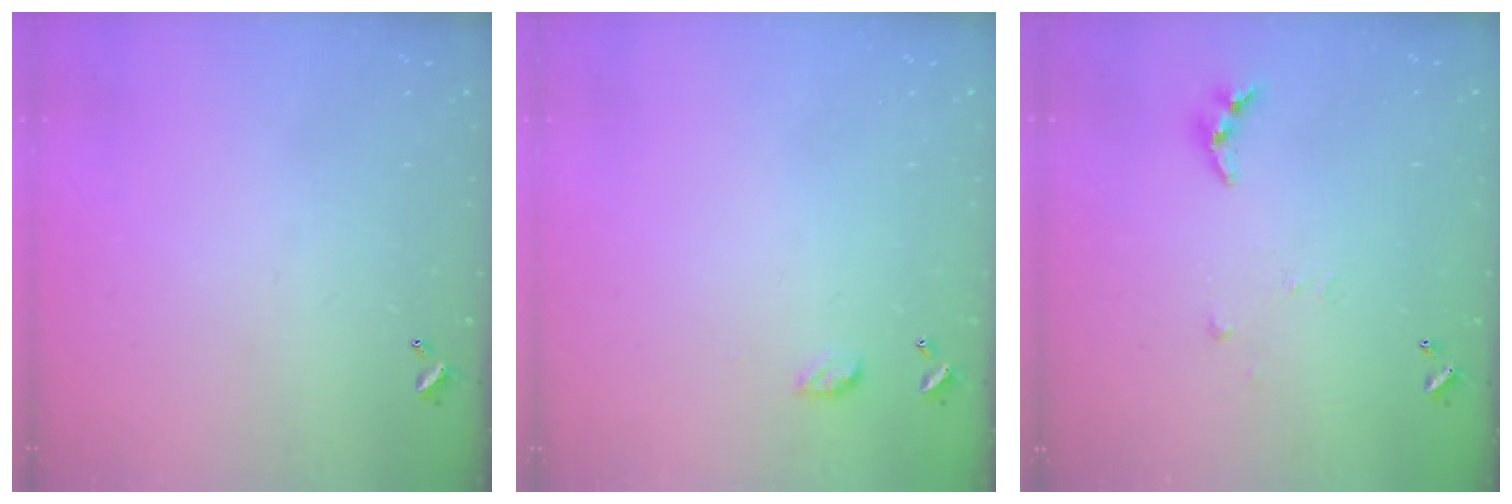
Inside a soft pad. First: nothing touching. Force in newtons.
{"total": 4.4, "press": 4.4, "slide": 0.6}
{"total": 4.7, "press": 4.7, "slide": 0.3}